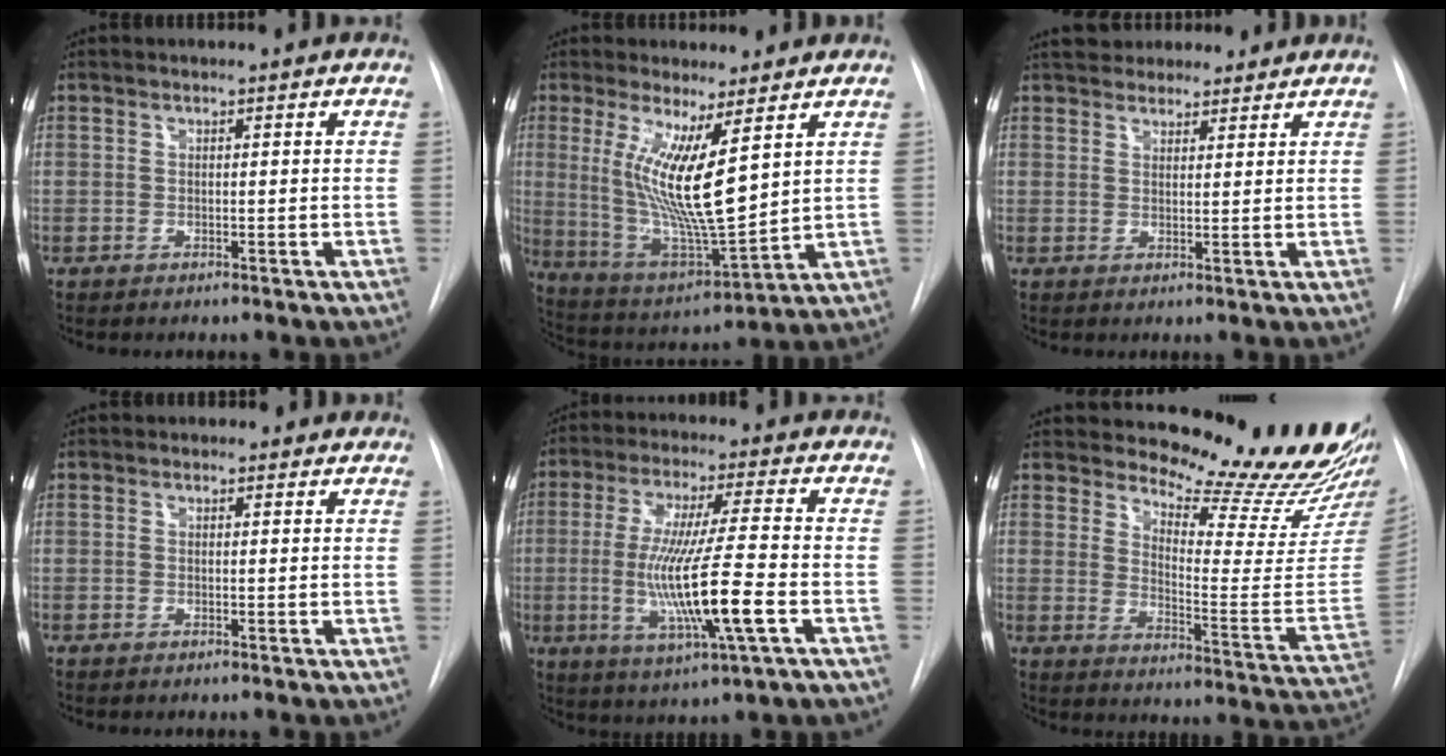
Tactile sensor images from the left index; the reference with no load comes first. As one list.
[{"total": 13.3, "force": [4.1, 1.5, 12.6], "torque": [-0.245, -0.030, 0.082]}, {"total": 9.7, "force": [8.4, 3.7, 3.0], "torque": [-0.032, 0.032, 0.124]}, {"total": 1.2, "force": [0.8, 1.0, 0.2], "torque": [0.003, 0.002, 0.003]}, {"total": 14.5, "force": [-3.0, 0.1, 14.1], "torque": [-0.275, -0.022, -0.056]}, {"total": 22.5, "force": [20.9, 2.6, 8.0], "torque": [-0.107, -0.131, 0.250]}]